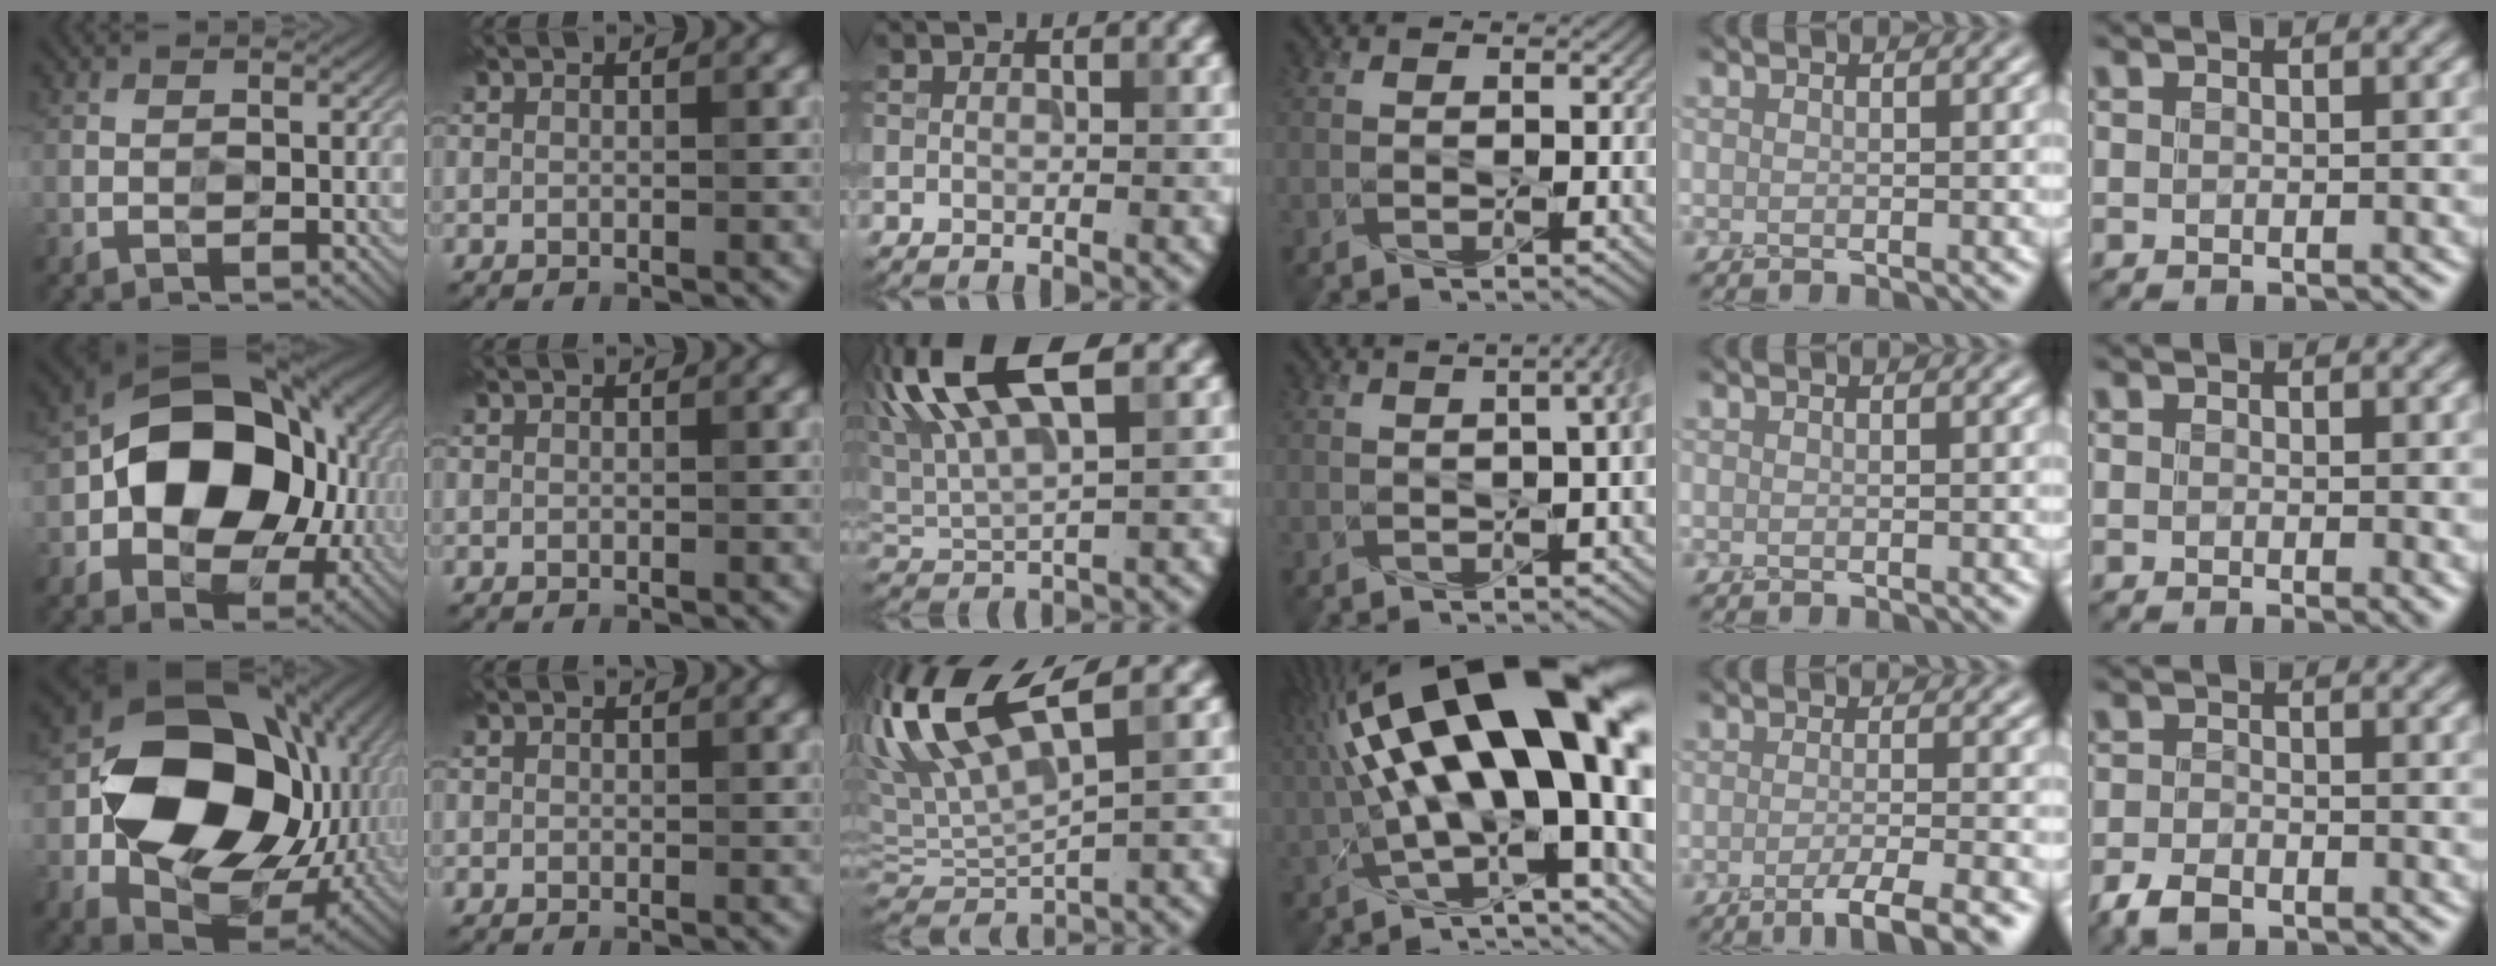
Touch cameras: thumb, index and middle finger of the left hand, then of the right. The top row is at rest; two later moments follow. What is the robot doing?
{"motion": "screw", "object": "dispenser bottle"}